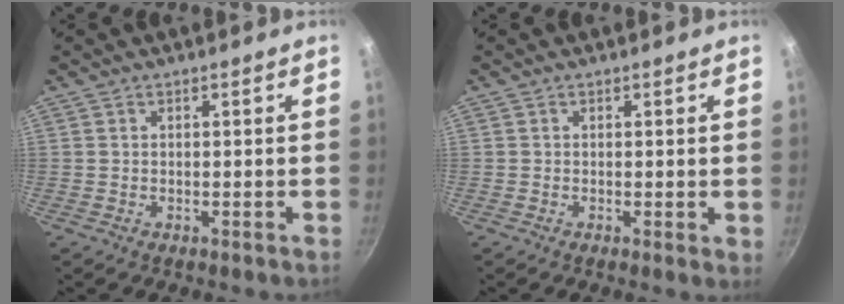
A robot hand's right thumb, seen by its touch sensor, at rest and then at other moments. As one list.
[{"total": 0.9, "force": [0.0, 0.3, 0.9], "torque": [-0.013, -0.004, -0.003]}]